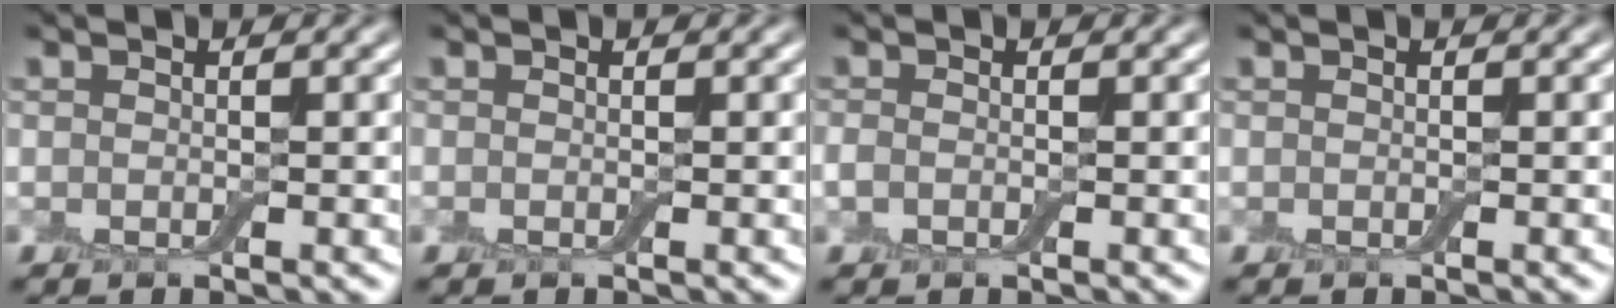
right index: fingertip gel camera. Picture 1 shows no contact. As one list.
[{"total": 0.0}, {"total": 0.7, "force": [-0.3, 0.5, 0.5], "torque": [-0.013, -0.002, -0.007]}, {"total": 0.0}]